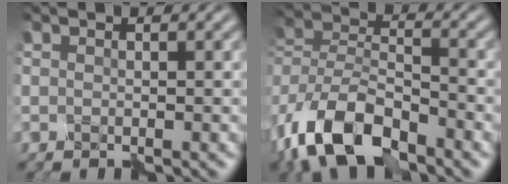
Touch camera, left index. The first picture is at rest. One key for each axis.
{"total": 10.8, "fx": -6.7, "fy": 5.2, "fz": 6.7, "tx": -0.134, "ty": -0.006, "tz": -0.138}